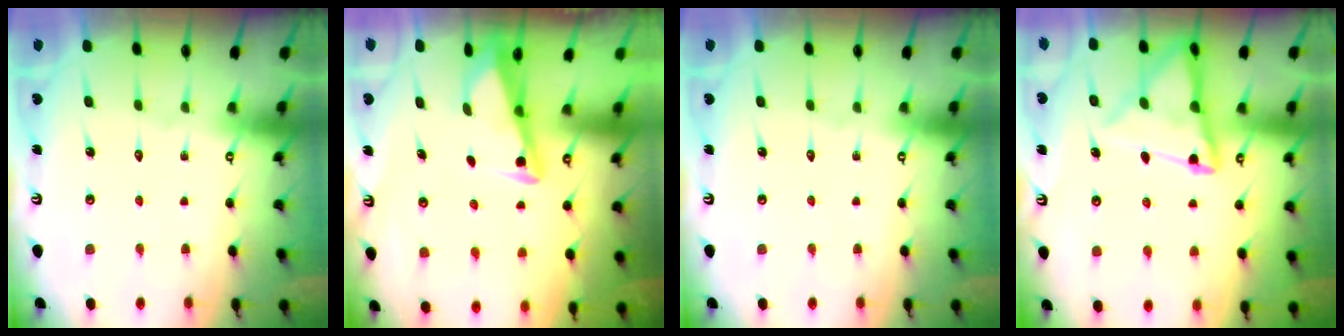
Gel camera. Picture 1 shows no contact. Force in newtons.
{"total": 3.4, "press": 3.4, "slide": 0.4}
{"total": 0.0}
{"total": 11.1, "press": 11.1, "slide": 1.0}